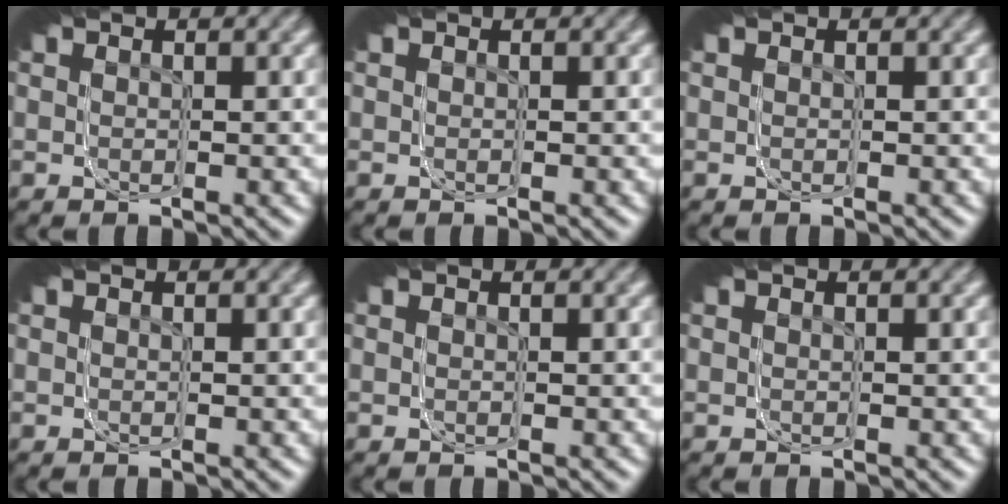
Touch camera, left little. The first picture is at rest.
{"total": 0.0}
{"total": 0.0}
{"total": 0.0}
{"total": 0.0}
{"total": 0.0}